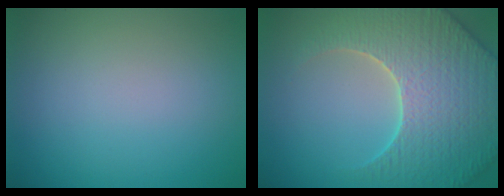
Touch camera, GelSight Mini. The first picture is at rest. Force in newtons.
{"total": 7.7, "press": 7.4, "slide": 2.2}